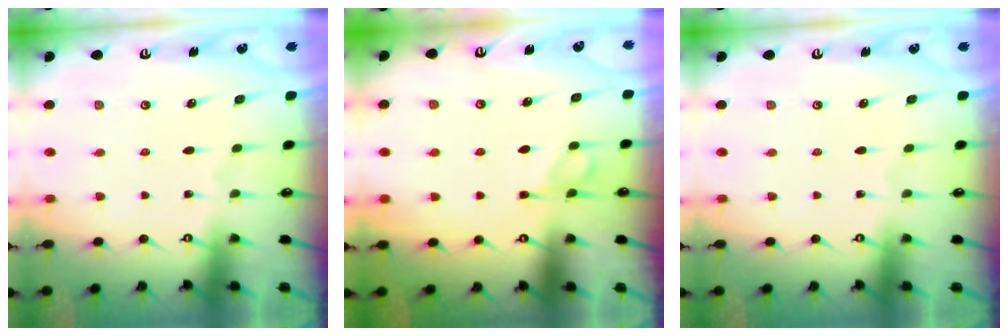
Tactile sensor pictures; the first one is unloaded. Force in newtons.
{"total": 5.8, "press": 5.7, "slide": 0.9}
{"total": 0.0}